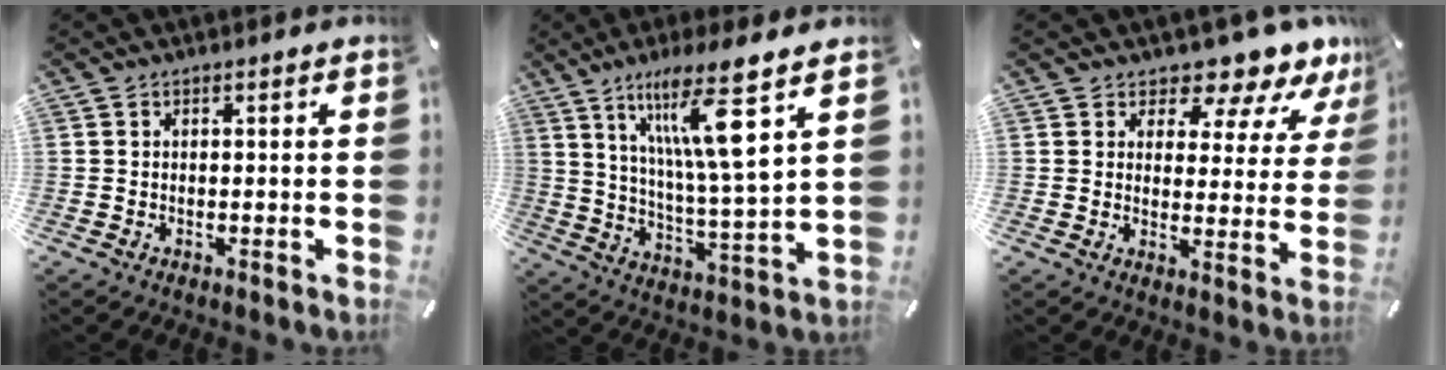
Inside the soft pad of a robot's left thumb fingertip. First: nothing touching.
{"total": 15.8, "force": [9.2, 1.6, 12.8], "torque": [-0.227, -0.040, 0.140]}
{"total": 8.7, "force": [7.4, 3.4, 3.1], "torque": [-0.039, -0.066, 0.126]}